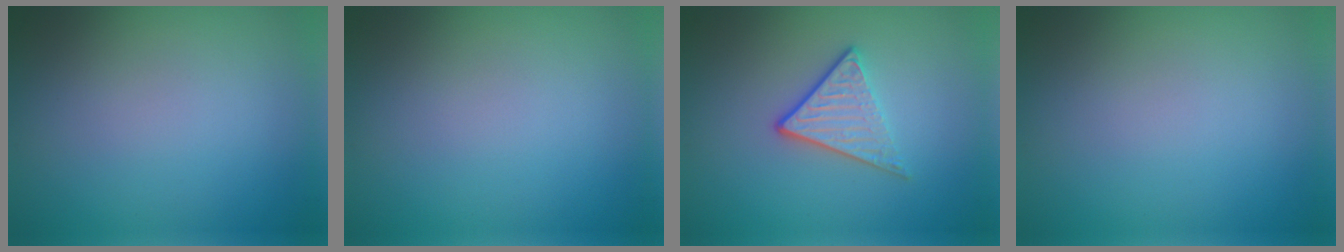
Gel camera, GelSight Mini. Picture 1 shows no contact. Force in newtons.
{"total": 0.0}
{"total": 3.2, "press": 2.7, "slide": 1.8}
{"total": 0.0}